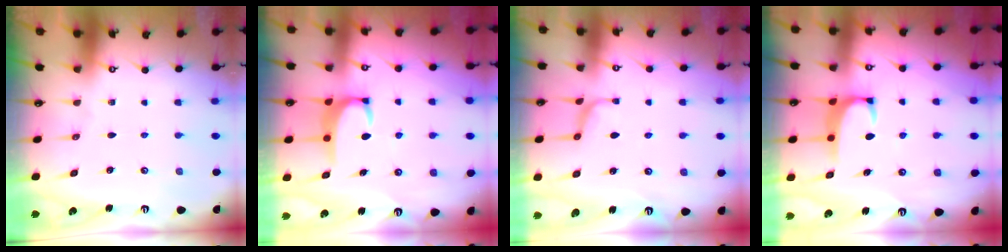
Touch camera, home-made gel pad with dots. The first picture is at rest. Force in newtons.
{"total": 3.2, "press": 3.2, "slide": 0.4}
{"total": 0.9, "press": 0.2, "slide": 0.9}
{"total": 1.8, "press": 1.7, "slide": 0.4}